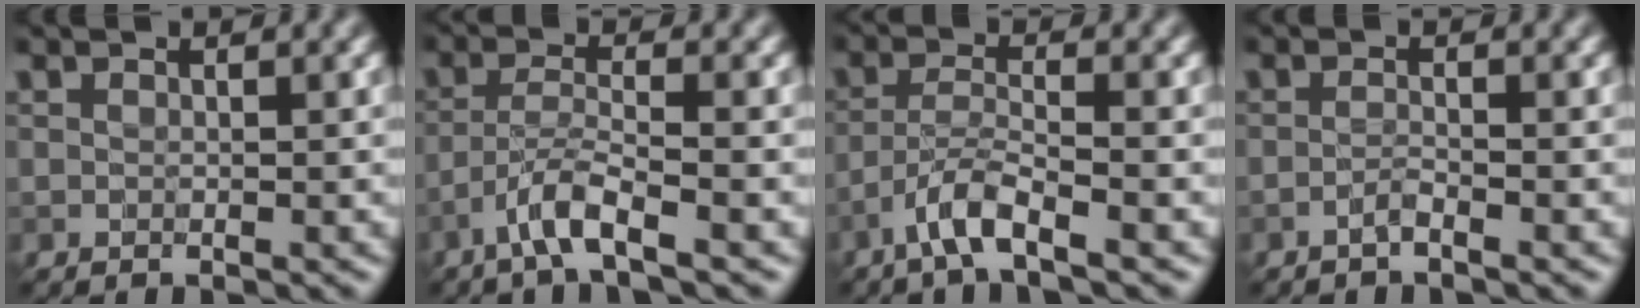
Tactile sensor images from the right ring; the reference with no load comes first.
{"total": 3.2, "force": [-2.1, 0.1, 2.3], "torque": [-0.043, 0.009, -0.053]}
{"total": 3.2, "force": [-2.3, 0.2, 2.2], "torque": [-0.041, 0.007, -0.055]}
{"total": 0.9, "force": [-0.7, -0.1, 0.5], "torque": [-0.005, 0.005, -0.019]}